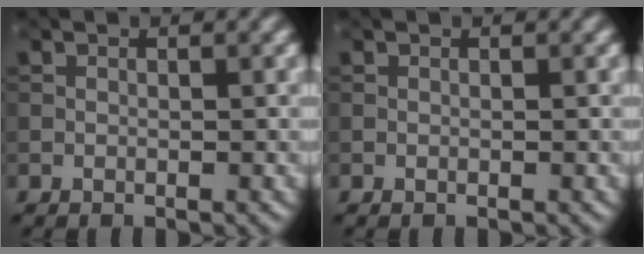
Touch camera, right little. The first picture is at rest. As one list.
[{"total": 0.0}]